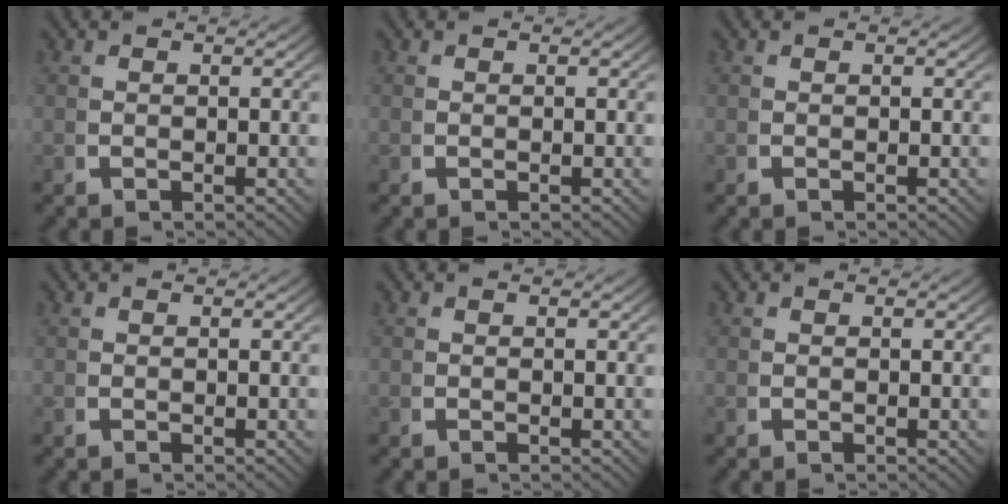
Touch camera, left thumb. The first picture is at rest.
{"total": 0.0}
{"total": 0.0}
{"total": 0.0}
{"total": 0.0}
{"total": 0.0}